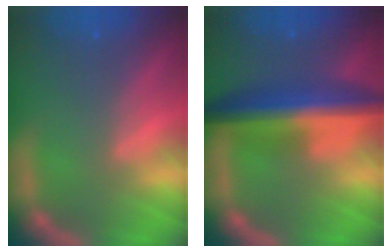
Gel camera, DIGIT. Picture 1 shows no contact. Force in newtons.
{"total": 8.5}